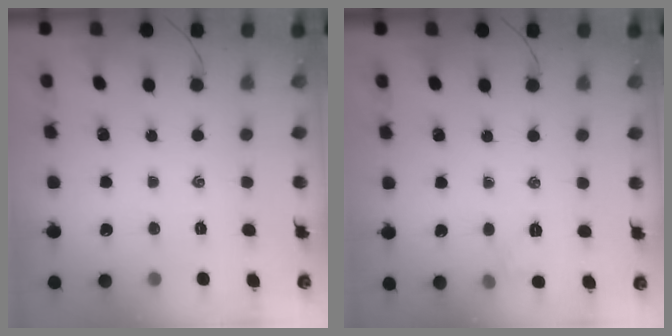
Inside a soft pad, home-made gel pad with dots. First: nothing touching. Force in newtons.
{"total": 4.6, "press": 4.4, "slide": 1.3}